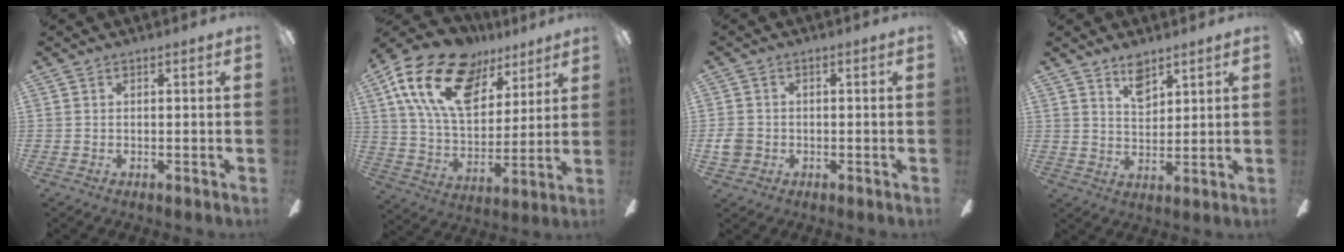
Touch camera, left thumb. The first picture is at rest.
{"total": 22.5, "force": [12.0, 13.0, 13.8], "torque": [-0.256, -0.049, 0.214]}
{"total": 3.9, "force": [-0.8, 3.4, 1.7], "torque": [-0.024, 0.004, -0.015]}
{"total": 6.5, "force": [4.7, 3.2, 3.1], "torque": [-0.041, -0.020, 0.082]}